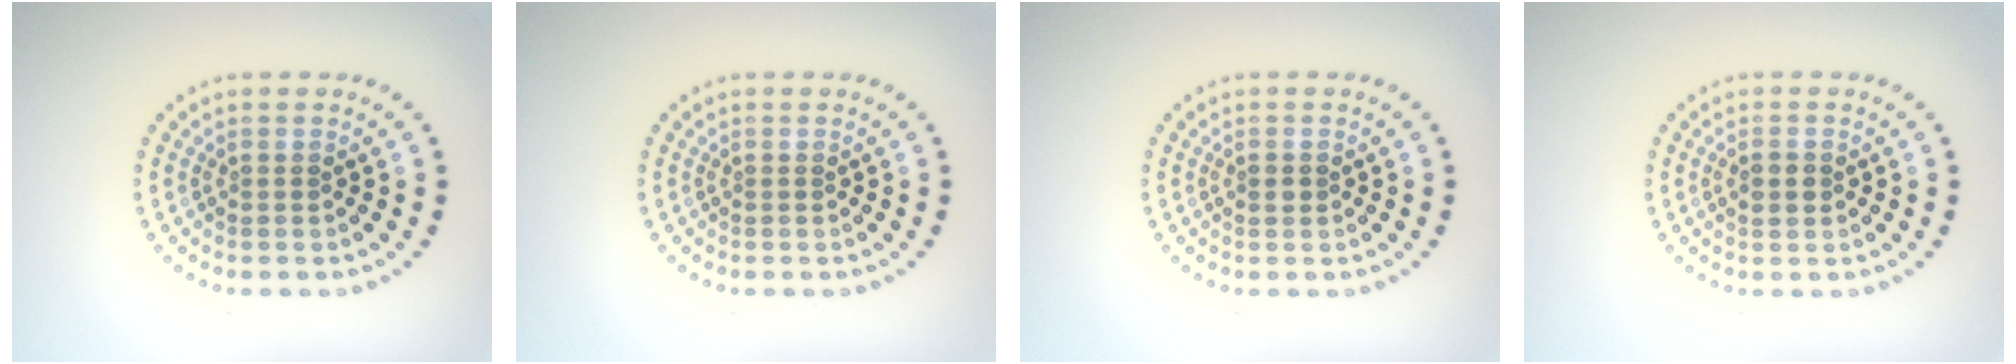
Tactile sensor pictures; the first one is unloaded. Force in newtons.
{"total": 0.0}
{"total": 1.1, "press": 1.1, "slide": 0.0}
{"total": 1.4, "press": 1.4, "slide": 0.1}